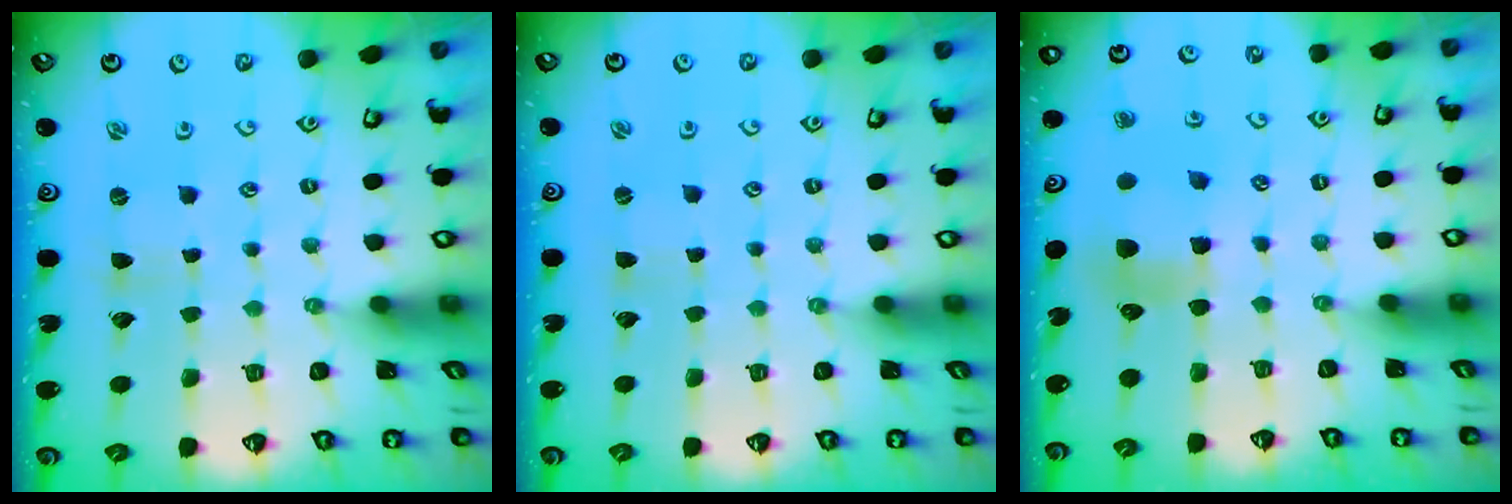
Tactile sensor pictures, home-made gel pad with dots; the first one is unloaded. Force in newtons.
{"total": 0.0}
{"total": 6.7, "press": 6.7, "slide": 0.7}